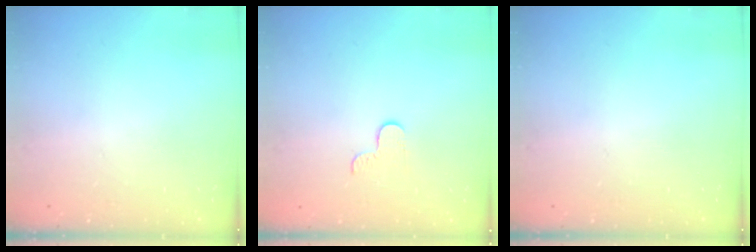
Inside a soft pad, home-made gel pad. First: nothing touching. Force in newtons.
{"total": 2.7, "press": 2.6, "slide": 0.4}
{"total": 0.0}